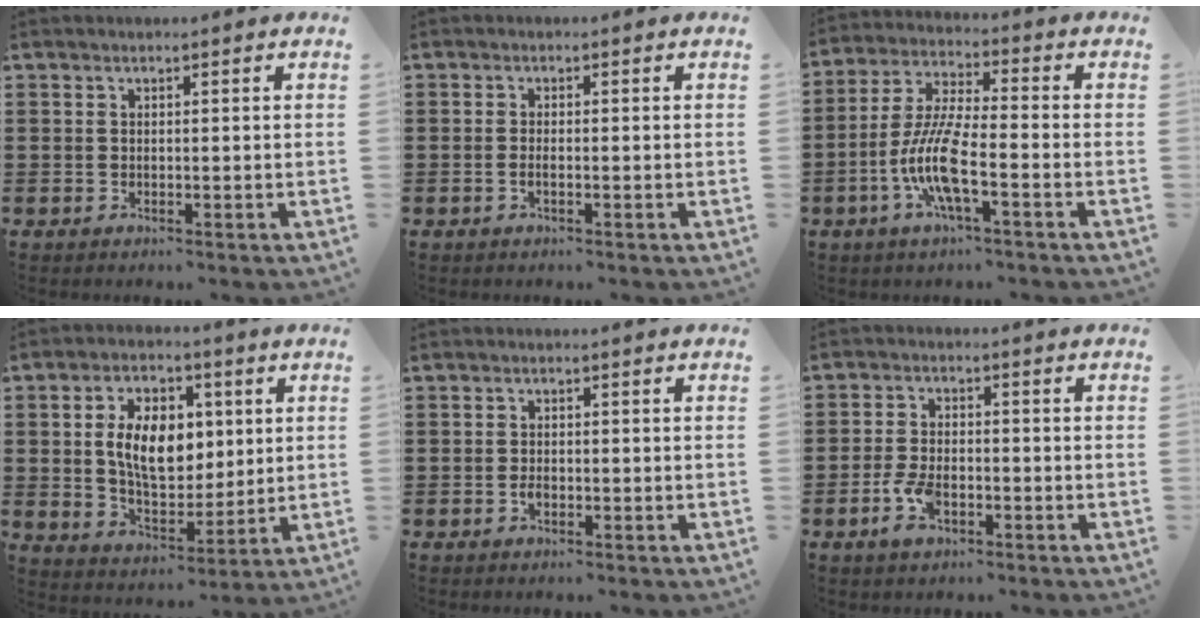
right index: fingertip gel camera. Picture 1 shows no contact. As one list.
[{"total": 0.9, "force": [-0.4, 0.0, 0.8], "torque": [-0.018, -0.007, -0.005]}, {"total": 9.4, "force": [-3.5, 1.7, 8.5], "torque": [-0.195, -0.018, -0.072]}, {"total": 10.1, "force": [1.8, 6.2, 7.7], "torque": [-0.158, 0.010, 0.027]}, {"total": 1.2, "force": [-0.6, 0.5, 1.0], "torque": [-0.021, -0.006, -0.009]}, {"total": 4.4, "force": [-2.0, 2.2, 3.3], "torque": [-0.077, -0.003, -0.040]}]